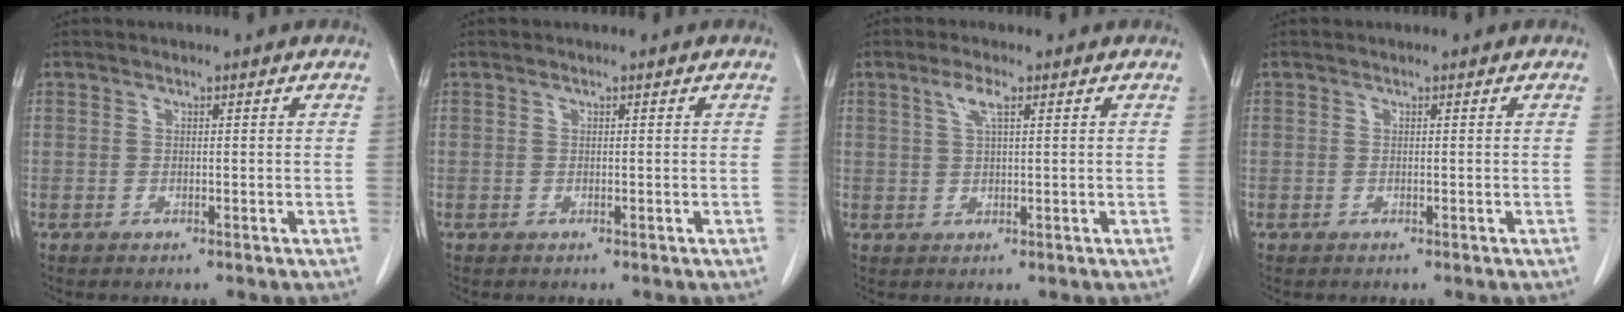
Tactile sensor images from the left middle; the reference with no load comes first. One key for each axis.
{"total": 0.0}
{"total": 2.8, "fx": 1.4, "fy": 0.4, "fz": 2.4, "tx": -0.056, "ty": 0.006, "tz": 0.027}
{"total": 0.0}